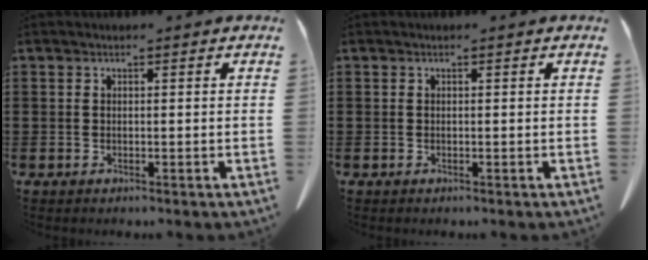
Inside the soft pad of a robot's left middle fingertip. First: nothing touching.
{"total": 0.0}